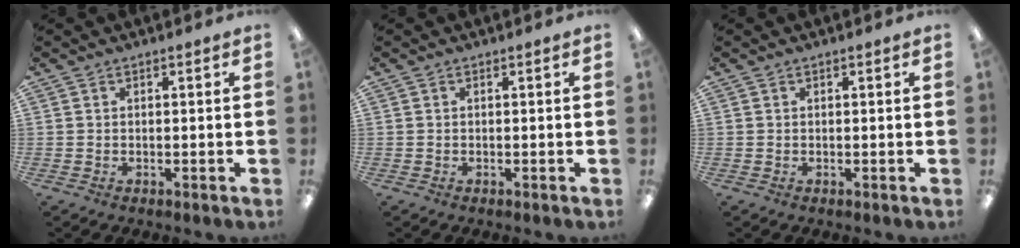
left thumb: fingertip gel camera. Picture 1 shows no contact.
{"total": 0.0}
{"total": 0.0}